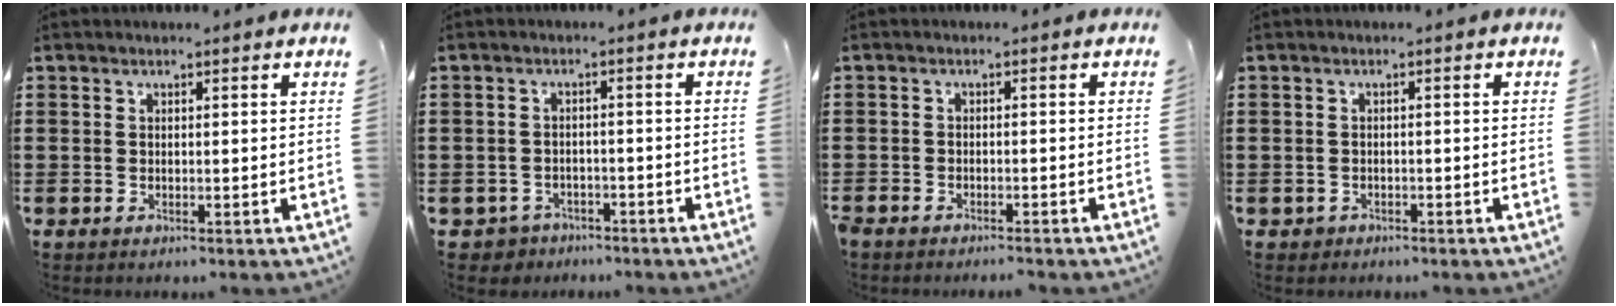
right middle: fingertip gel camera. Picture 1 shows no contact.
{"total": 2.3, "force": [-2.2, 0.8, -0.2], "torque": [-0.008, -0.004, -0.049]}
{"total": 1.6, "force": [-1.6, 0.1, 0.1], "torque": [-0.005, 0.002, -0.034]}
{"total": 0.7, "force": [-0.6, 0.3, 0.0], "torque": [-0.004, -0.001, -0.014]}